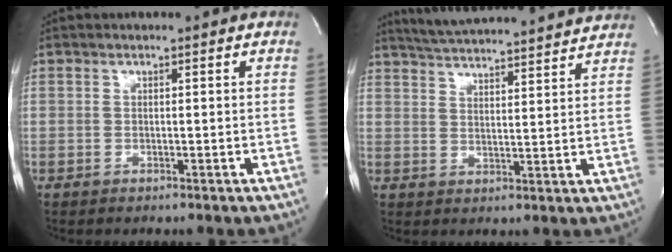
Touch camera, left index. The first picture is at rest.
{"total": 18.9, "force": [17.8, 0.9, 6.4], "torque": [-0.111, 0.002, 0.241]}